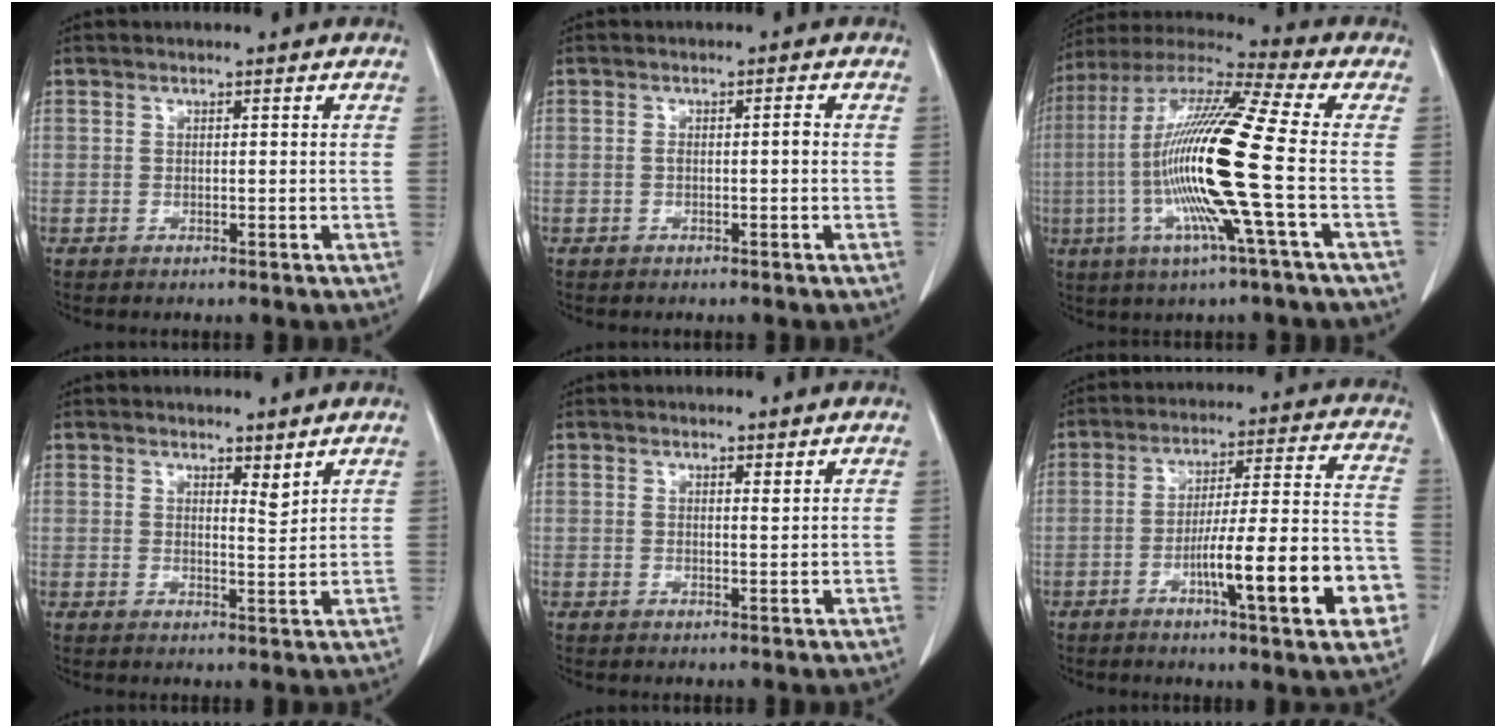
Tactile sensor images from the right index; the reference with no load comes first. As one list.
[{"total": 1.5, "force": [-0.2, 0.3, 1.5], "torque": [-0.026, 0.001, -0.001]}, {"total": 18.8, "force": [-3.1, -0.5, 18.6], "torque": [-0.375, -0.007, -0.076]}, {"total": 2.3, "force": [1.8, 0.4, 1.3], "torque": [-0.025, -0.012, 0.034]}, {"total": 0.7, "force": [0.5, 0.1, 0.4], "torque": [-0.010, -0.005, 0.008]}, {"total": 16.5, "force": [-6.1, 1.4, 15.3], "torque": [-0.210, 0.013, -0.086]}]